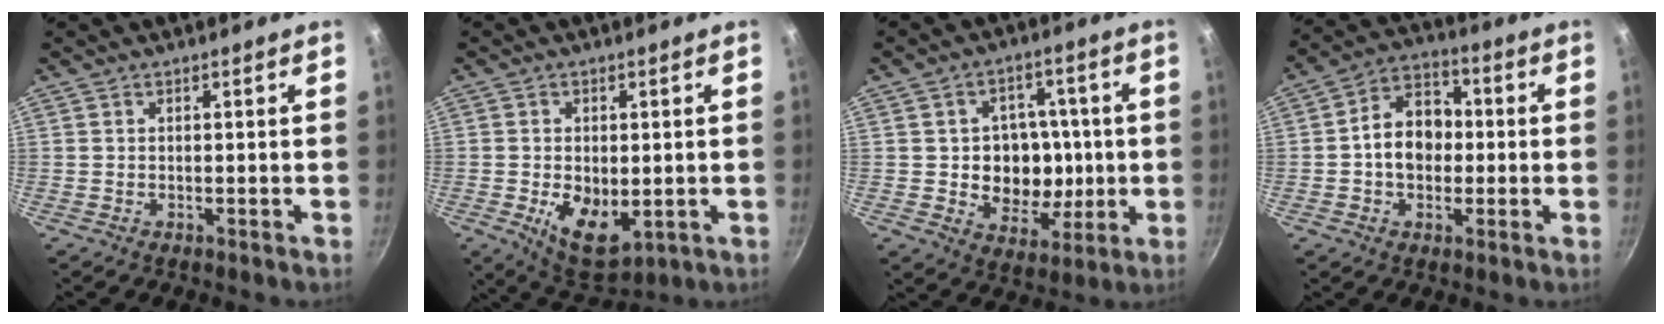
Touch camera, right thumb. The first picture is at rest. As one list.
[{"total": 10.1, "force": [-1.9, 5.9, 8.0], "torque": [-0.114, -0.011, -0.014]}, {"total": 12.7, "force": [-0.6, 10.6, 7.0], "torque": [-0.061, 0.003, 0.000]}, {"total": 10.7, "force": [-0.5, 8.1, 6.9], "torque": [-0.072, 0.029, -0.022]}]